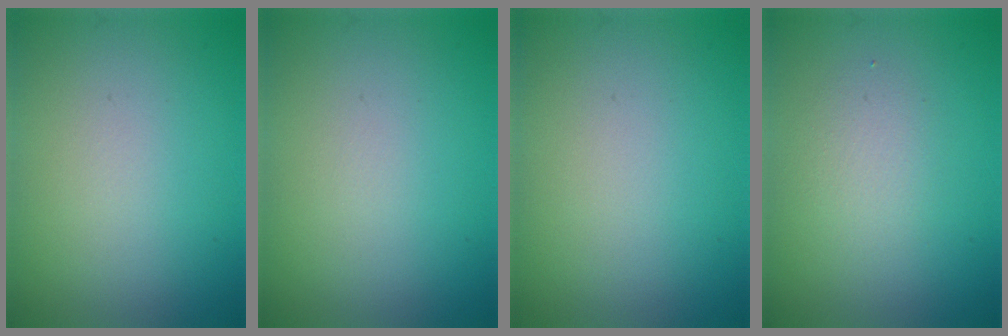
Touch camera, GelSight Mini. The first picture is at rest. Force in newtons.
{"total": 0.0}
{"total": 0.0}
{"total": 1.9, "press": 1.9, "slide": 0.0}